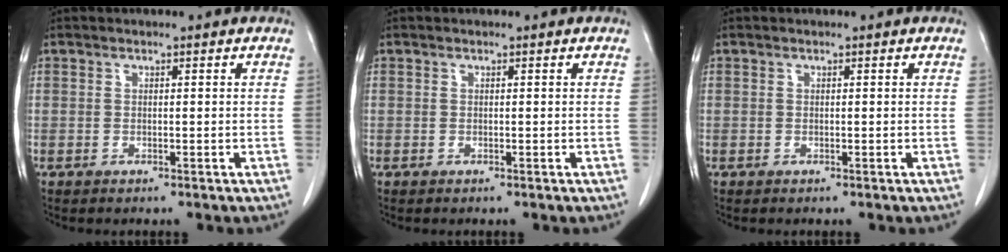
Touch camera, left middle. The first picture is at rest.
{"total": 0.0}
{"total": 0.0}